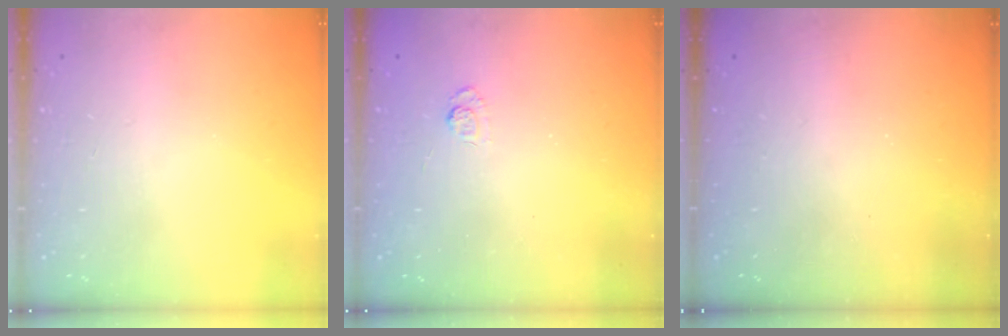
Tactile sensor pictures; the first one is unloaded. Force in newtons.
{"total": 3.0, "press": 2.6, "slide": 1.5}
{"total": 2.3, "press": 2.1, "slide": 1.0}